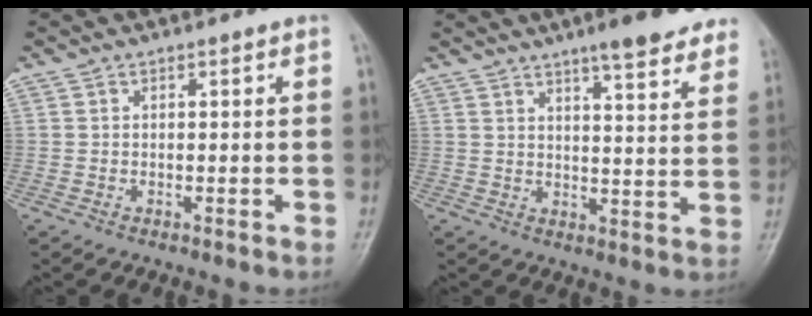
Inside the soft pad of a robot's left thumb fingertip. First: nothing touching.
{"total": 13.5, "force": [10.2, 2.4, 8.5], "torque": [-0.085, -0.046, 0.122]}